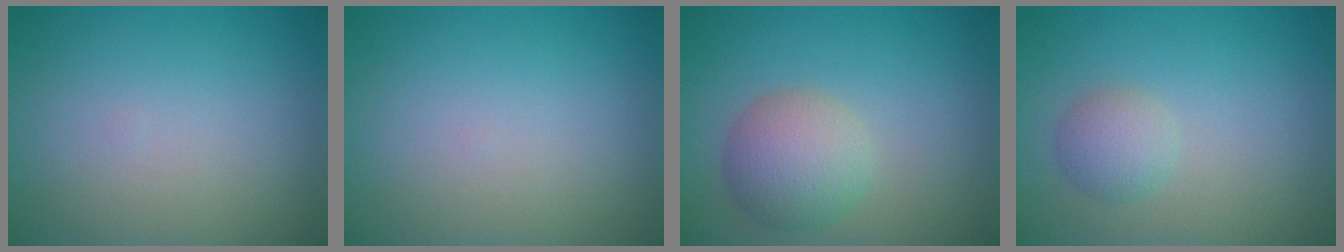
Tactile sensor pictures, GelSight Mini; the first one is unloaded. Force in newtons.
{"total": 0.0}
{"total": 4.5, "press": 4.5, "slide": 0.2}
{"total": 2.2, "press": 2.2, "slide": 0.1}